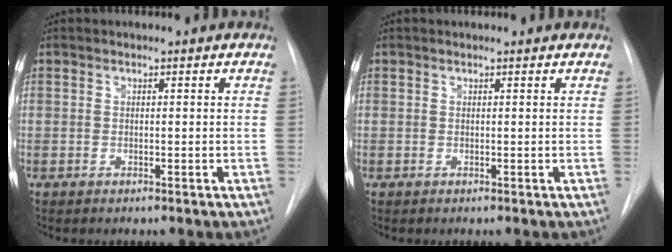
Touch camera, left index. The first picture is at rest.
{"total": 1.3, "force": [1.3, 0.2, 0.0], "torque": [-0.010, 0.010, 0.013]}